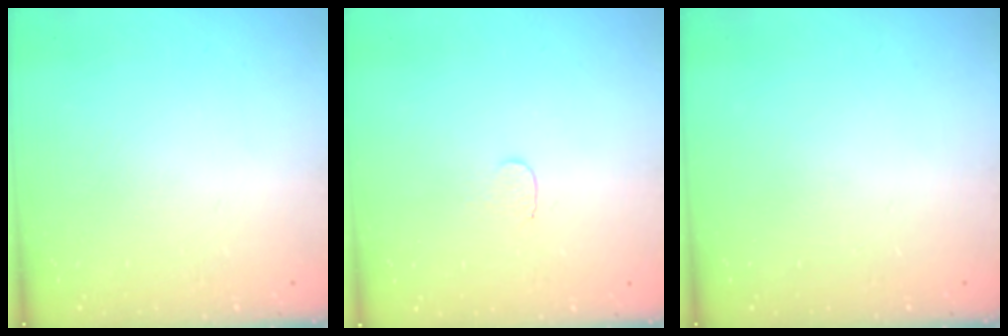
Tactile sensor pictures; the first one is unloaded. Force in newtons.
{"total": 3.1, "press": 3.1, "slide": 0.3}
{"total": 0.0}